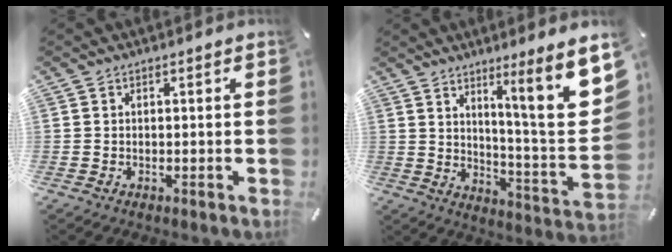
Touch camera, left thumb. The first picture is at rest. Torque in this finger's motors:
{"motor_torque": [2.69, 1.48, 1.27, -1.50, 0.11]}